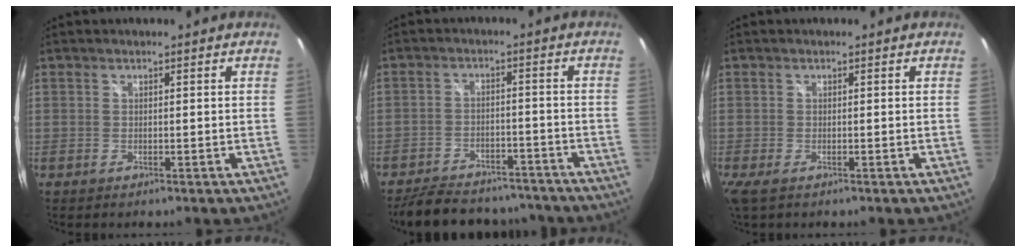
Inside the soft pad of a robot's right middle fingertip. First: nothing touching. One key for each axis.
{"total": 16.9, "fx": -14.4, "fy": 6.3, "fz": 6.2, "tx": -0.141, "ty": 0.005, "tz": -0.191}
{"total": 1.1, "fx": -0.9, "fy": 0.4, "fz": 0.5, "tx": -0.011, "ty": -0.005, "tz": -0.018}